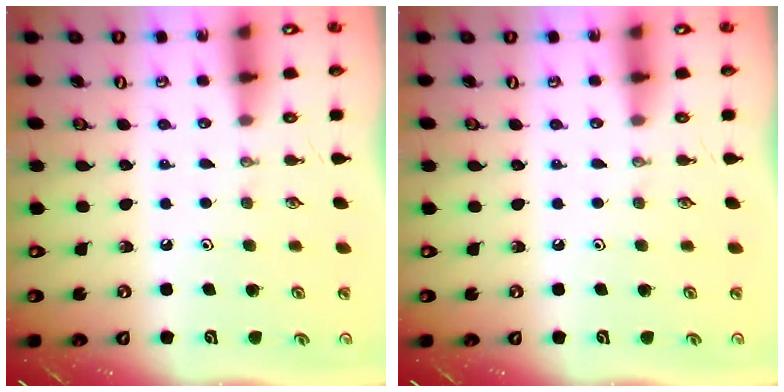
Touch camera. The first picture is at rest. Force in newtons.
{"total": 0.0}